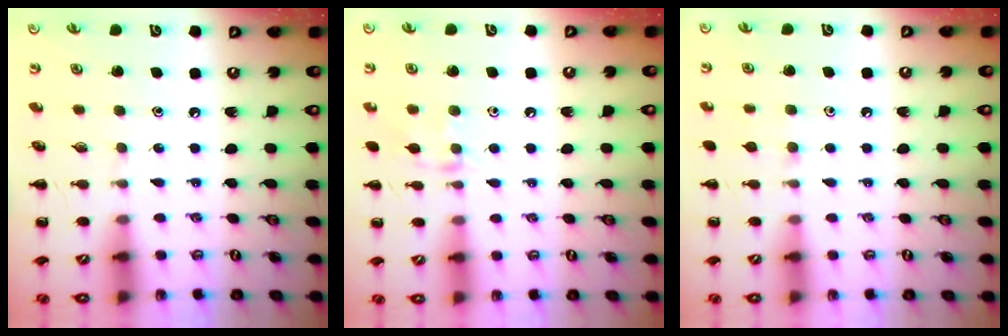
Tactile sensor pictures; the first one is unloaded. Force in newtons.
{"total": 7.8, "press": 7.7, "slide": 1.2}
{"total": 4.6, "press": 4.2, "slide": 1.8}